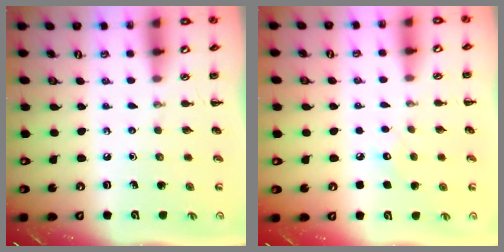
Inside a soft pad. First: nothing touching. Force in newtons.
{"total": 4.9, "press": 4.8, "slide": 1.1}